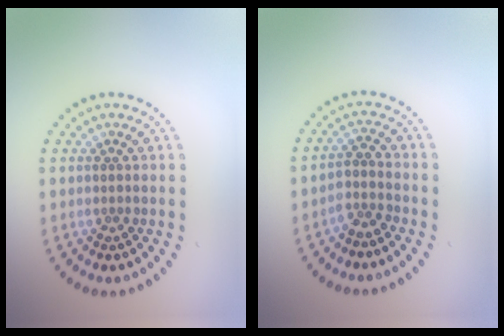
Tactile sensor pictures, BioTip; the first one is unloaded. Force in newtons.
{"total": 1.9, "press": 1.4, "slide": 1.3}